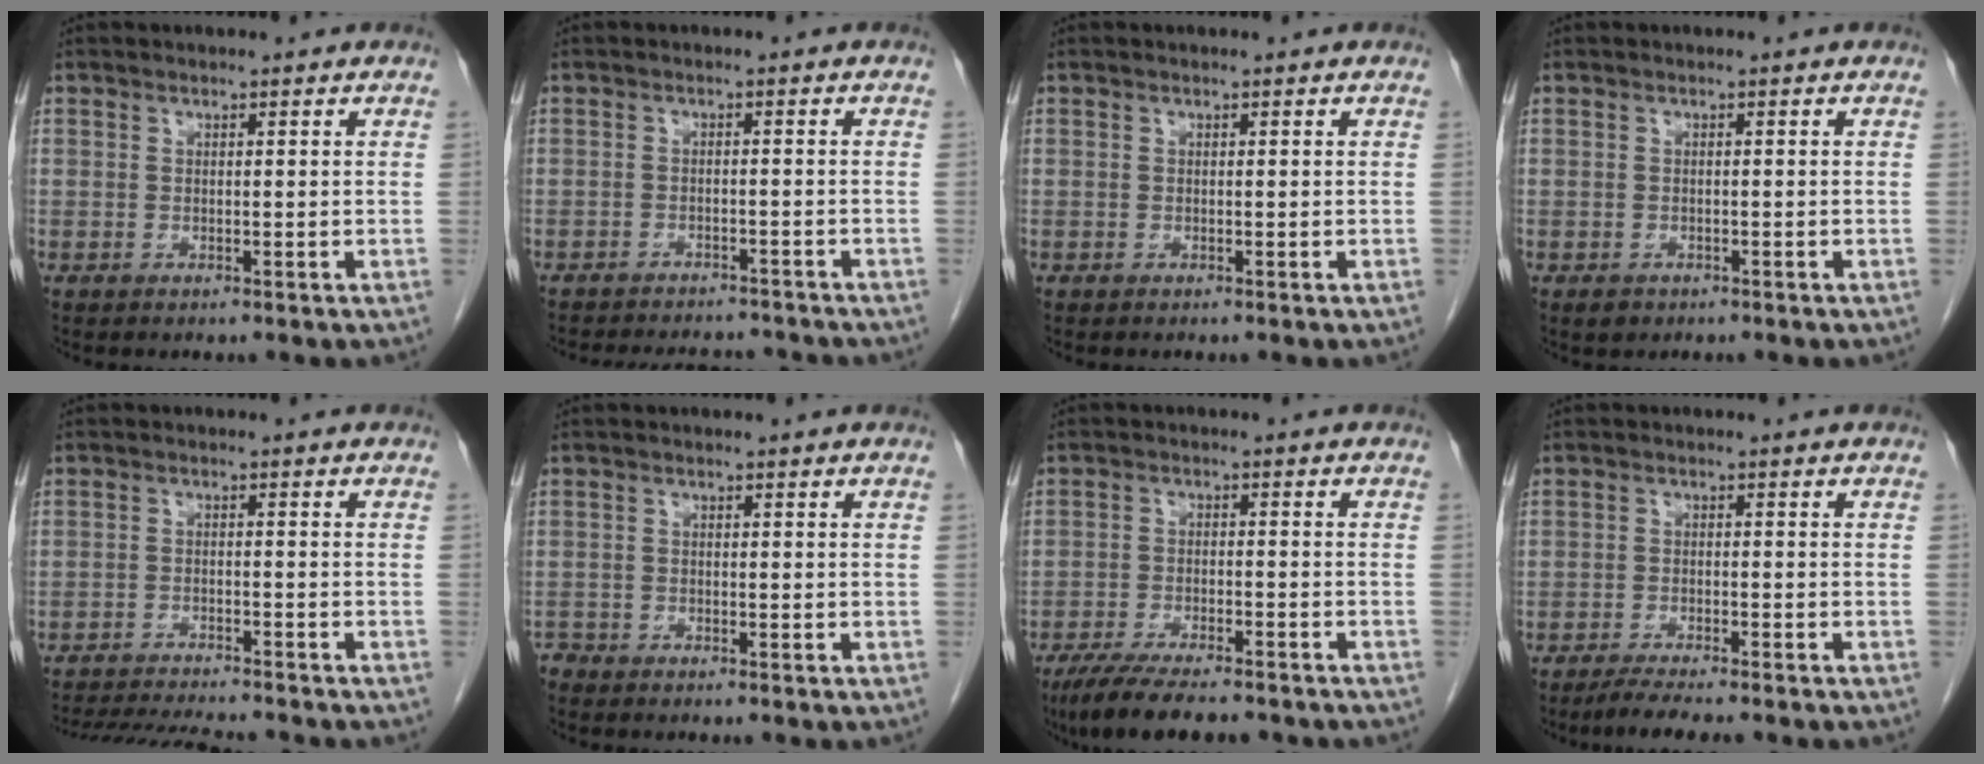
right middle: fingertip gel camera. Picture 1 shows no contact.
{"total": 11.3, "force": [-10.4, 3.0, 3.3], "torque": [-0.060, 0.006, -0.127]}
{"total": 0.0}
{"total": 1.3, "force": [-0.8, 1.0, 0.4], "torque": [-0.009, 0.002, -0.005]}
{"total": 12.5, "force": [-11.5, 0.8, 4.7], "torque": [-0.073, -0.016, -0.167]}
{"total": 1.3, "force": [-1.2, 0.4, -0.2], "torque": [0.002, -0.001, -0.024]}
{"total": 12.6, "force": [-10.4, 2.7, 6.6], "torque": [-0.105, -0.018, -0.158]}
{"total": 5.3, "force": [-4.5, 0.4, 2.9], "torque": [-0.048, -0.013, -0.072]}